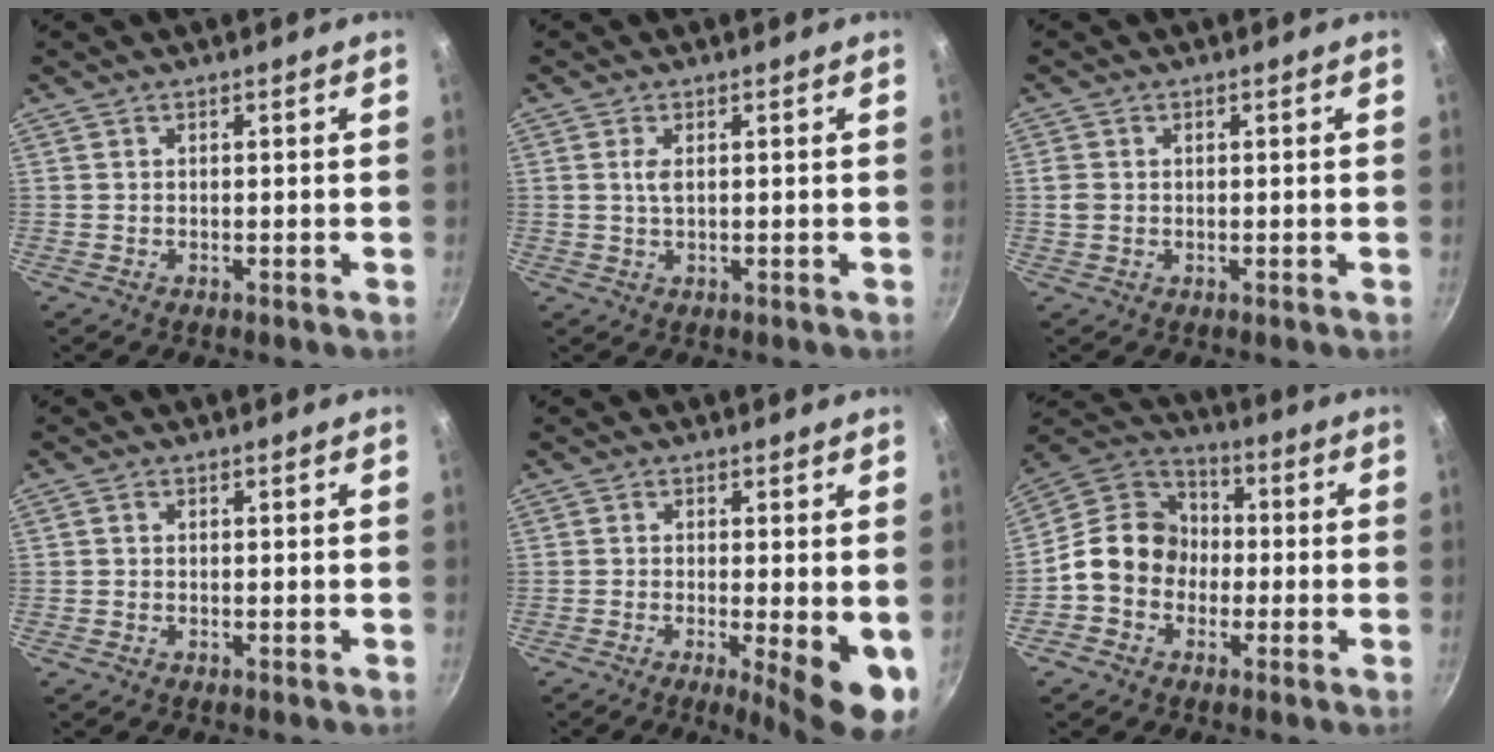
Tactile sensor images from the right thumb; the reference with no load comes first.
{"total": 1.9, "force": [0.4, 0.8, 1.7], "torque": [-0.034, -0.002, 0.009]}
{"total": 2.2, "force": [0.1, 1.8, 1.2], "torque": [-0.020, 0.002, 0.003]}
{"total": 0.5, "force": [-0.1, 0.5, 0.2], "torque": [-0.004, 0.003, -0.002]}
{"total": 9.2, "force": [-1.7, 2.2, 8.8], "torque": [-0.113, -0.011, -0.018]}
{"total": 12.4, "force": [-2.0, 10.6, 6.2], "torque": [-0.064, 0.042, -0.060]}